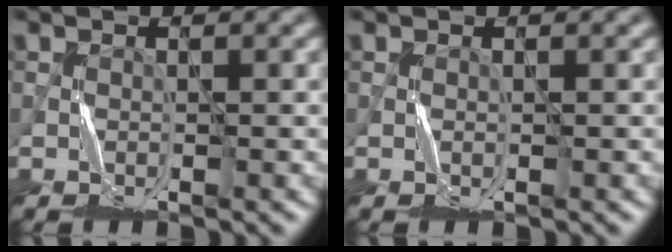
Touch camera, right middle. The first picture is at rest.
{"total": 0.0}